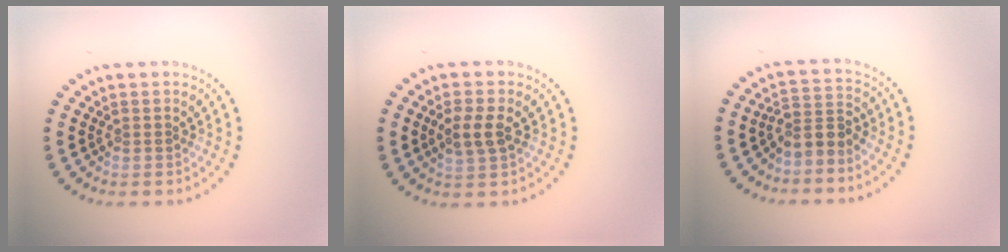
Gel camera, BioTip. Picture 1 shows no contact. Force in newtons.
{"total": 2.3, "press": 2.3, "slide": 0.5}
{"total": 2.5, "press": 1.9, "slide": 1.7}